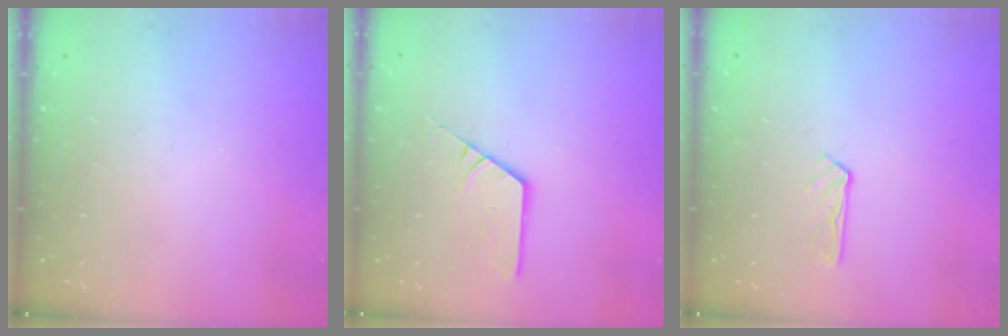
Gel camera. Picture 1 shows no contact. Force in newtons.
{"total": 2.6, "press": 2.6, "slide": 0.2}
{"total": 2.7, "press": 2.7, "slide": 0.2}